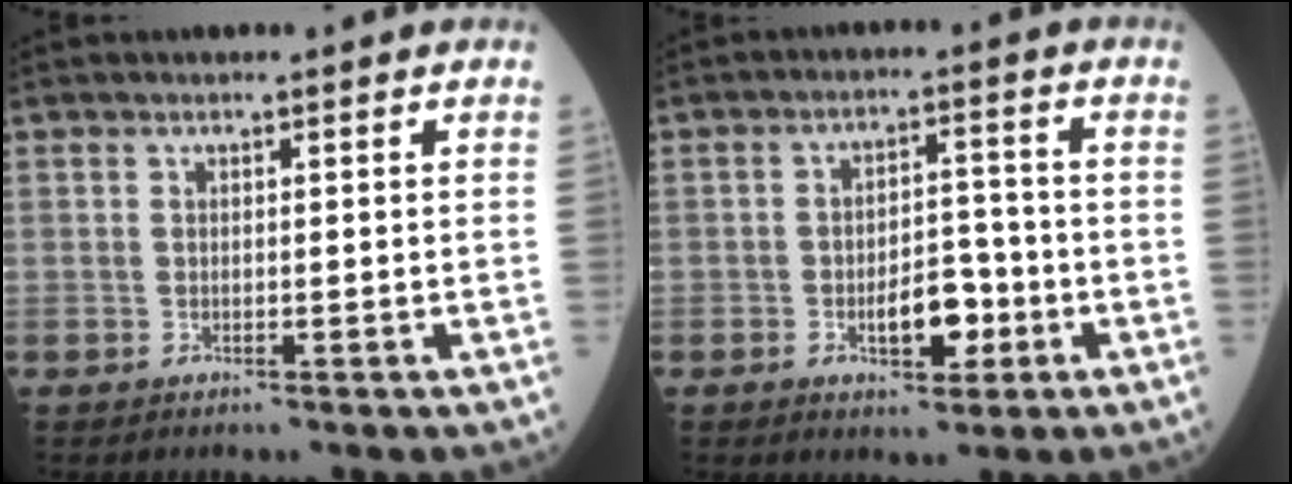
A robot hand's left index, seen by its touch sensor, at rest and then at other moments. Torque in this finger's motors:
{"motor_torque": [0.13, 0.09, 0.19, 0.03]}